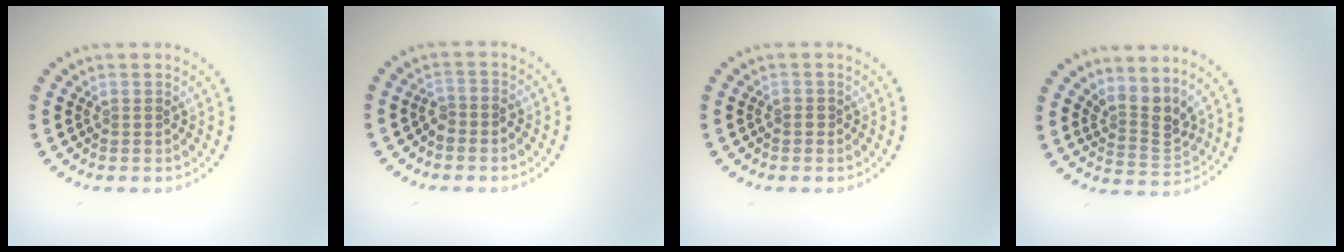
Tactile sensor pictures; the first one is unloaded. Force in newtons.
{"total": 1.4, "press": 1.1, "slide": 0.8}
{"total": 0.5, "press": 0.3, "slide": 0.4}
{"total": 2.9, "press": 2.1, "slide": 2.0}